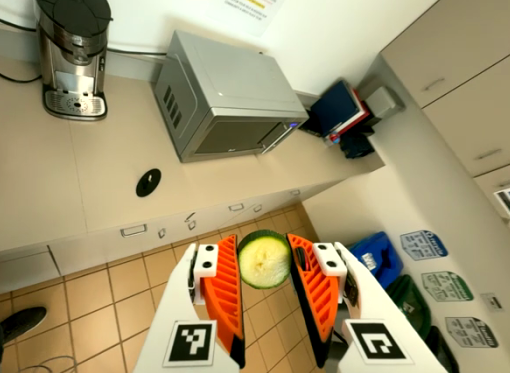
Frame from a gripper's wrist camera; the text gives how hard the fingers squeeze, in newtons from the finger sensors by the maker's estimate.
{"total": 8.4, "left": 8.2, "right": 8.6}